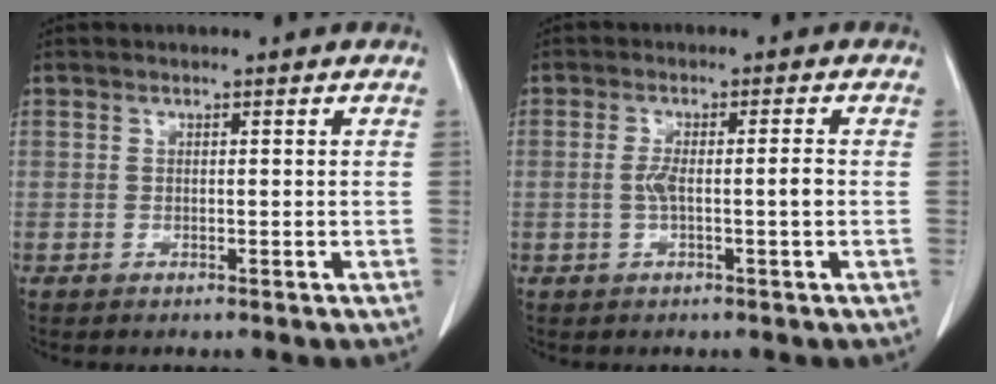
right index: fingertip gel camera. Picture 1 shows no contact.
{"total": 3.5, "force": [-0.6, 0.3, 3.5], "torque": [-0.068, 0.003, -0.009]}